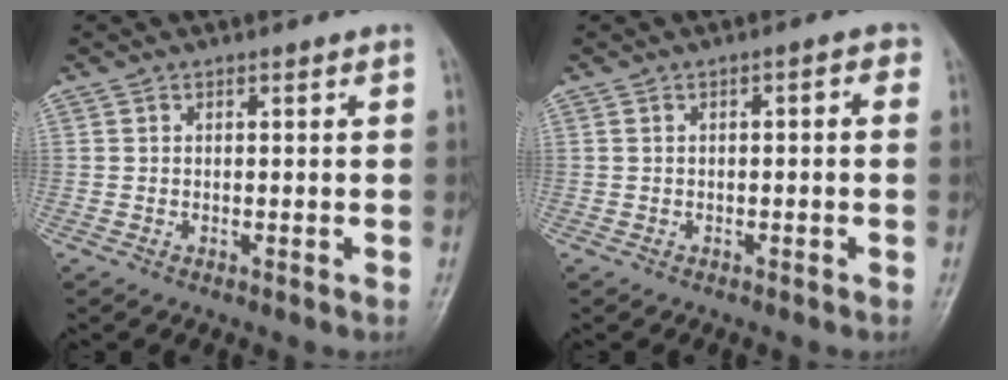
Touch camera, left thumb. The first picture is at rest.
{"total": 1.7, "force": [0.0, 0.9, 1.5], "torque": [-0.013, 0.014, -0.005]}